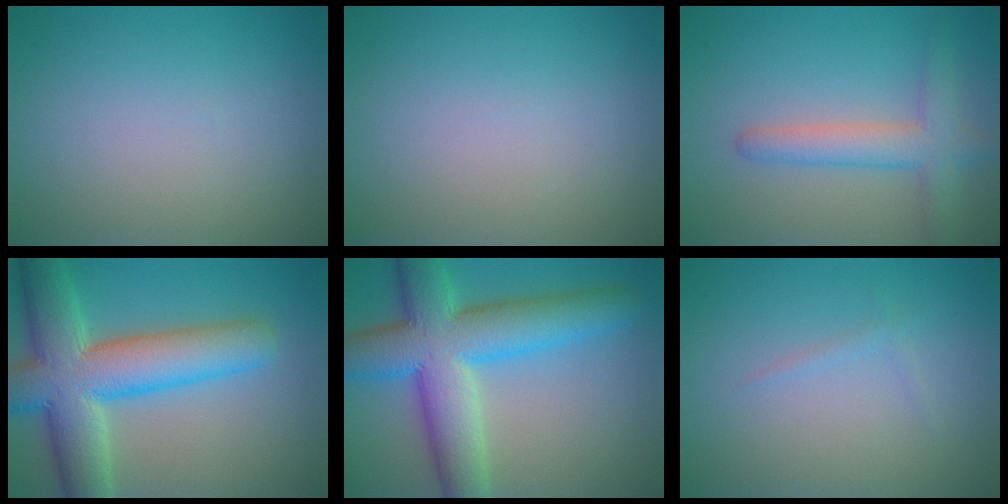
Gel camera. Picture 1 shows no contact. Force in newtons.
{"total": 0.0}
{"total": 3.8, "press": 3.8, "slide": 0.2}
{"total": 10.8, "press": 10.8, "slide": 0.6}
{"total": 10.8, "press": 10.8, "slide": 0.3}
{"total": 0.8, "press": 0.8, "slide": 0.0}